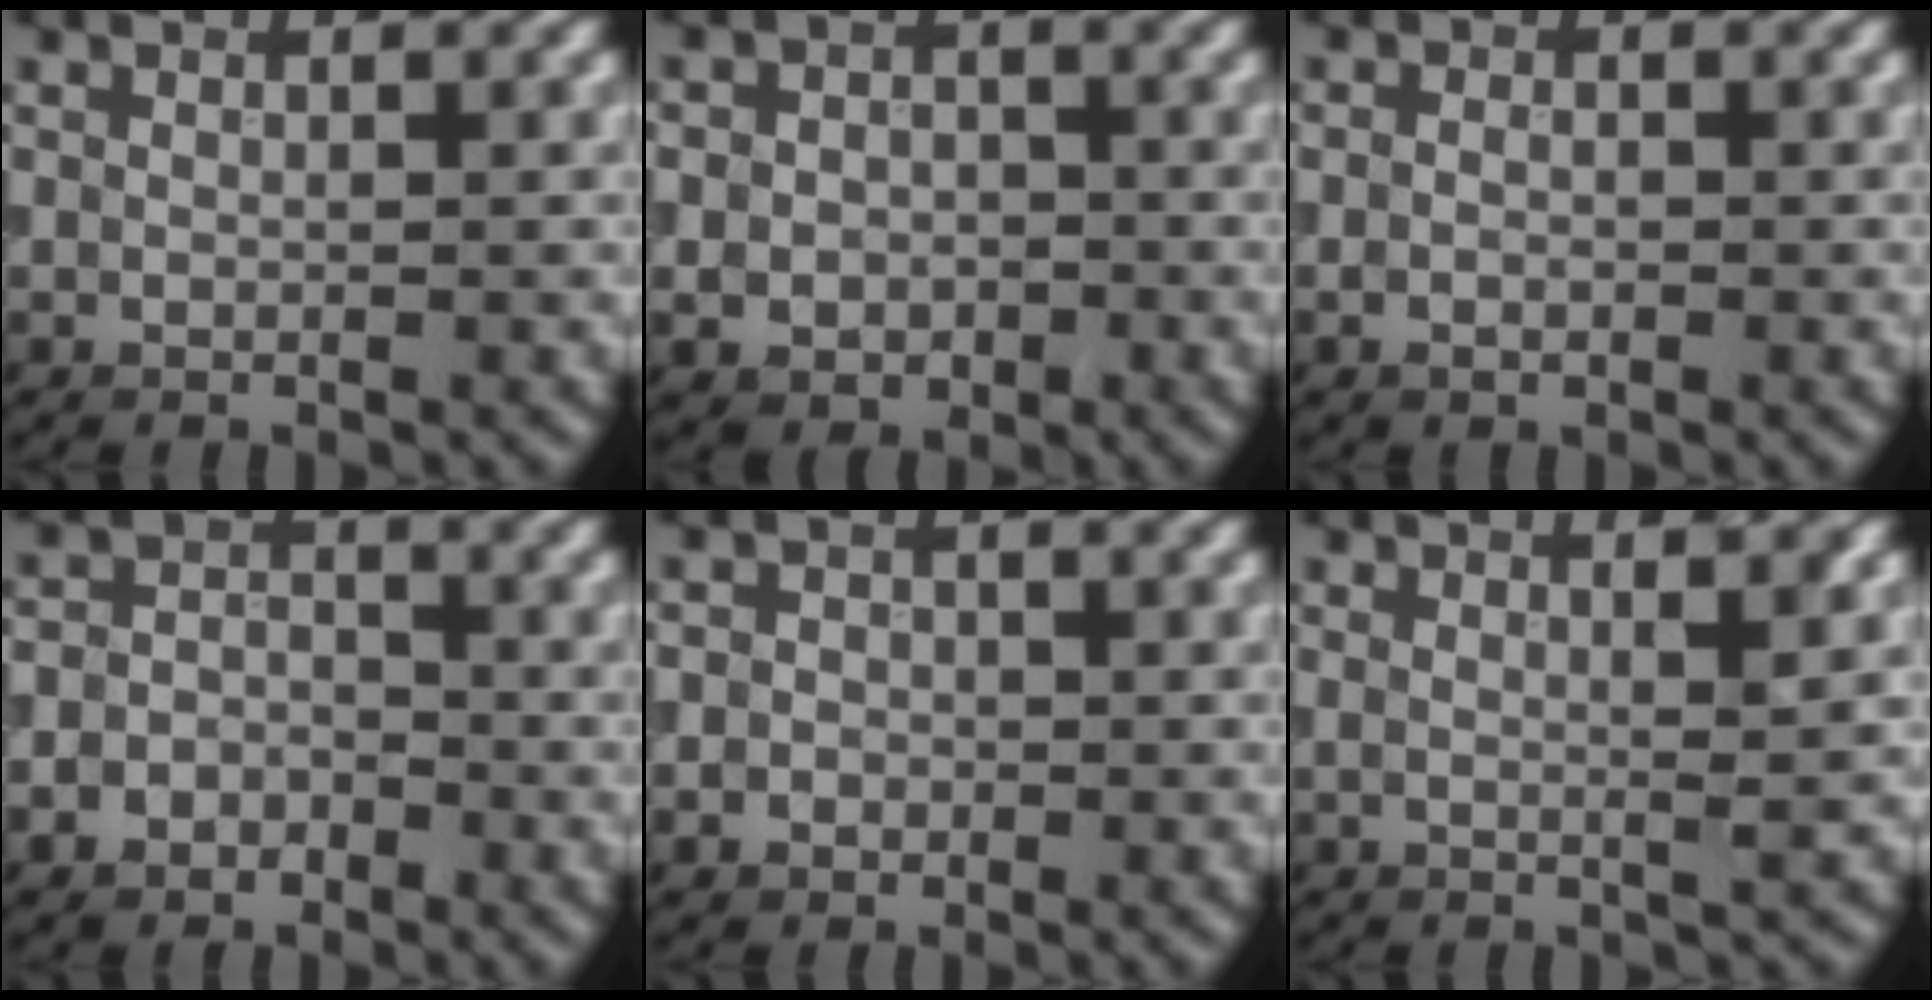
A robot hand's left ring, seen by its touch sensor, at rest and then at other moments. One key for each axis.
{"total": 3.7, "fx": -0.9, "fy": 3.2, "fz": 1.7, "tx": -0.014, "ty": -0.009, "tz": -0.025}
{"total": 1.2, "fx": -0.3, "fy": 0.9, "fz": 0.8, "tx": -0.013, "ty": 0.000, "tz": -0.010}
{"total": 3.2, "fx": -1.7, "fy": 2.5, "fz": 1.0, "tx": 0.005, "ty": 0.004, "tz": -0.043}
{"total": 1.9, "fx": -0.3, "fy": 1.8, "fz": 0.5, "tx": 0.012, "ty": 0.005, "tz": -0.022}
{"total": 3.5, "fx": 1.3, "fy": 1.0, "fz": 3.1, "tx": -0.030, "ty": 0.016, "tz": -0.005}